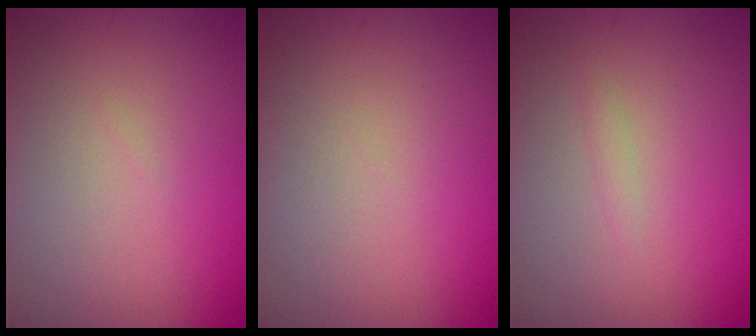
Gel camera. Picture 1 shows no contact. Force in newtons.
{"total": 0.0}
{"total": 0.7, "press": 0.6, "slide": 0.1}